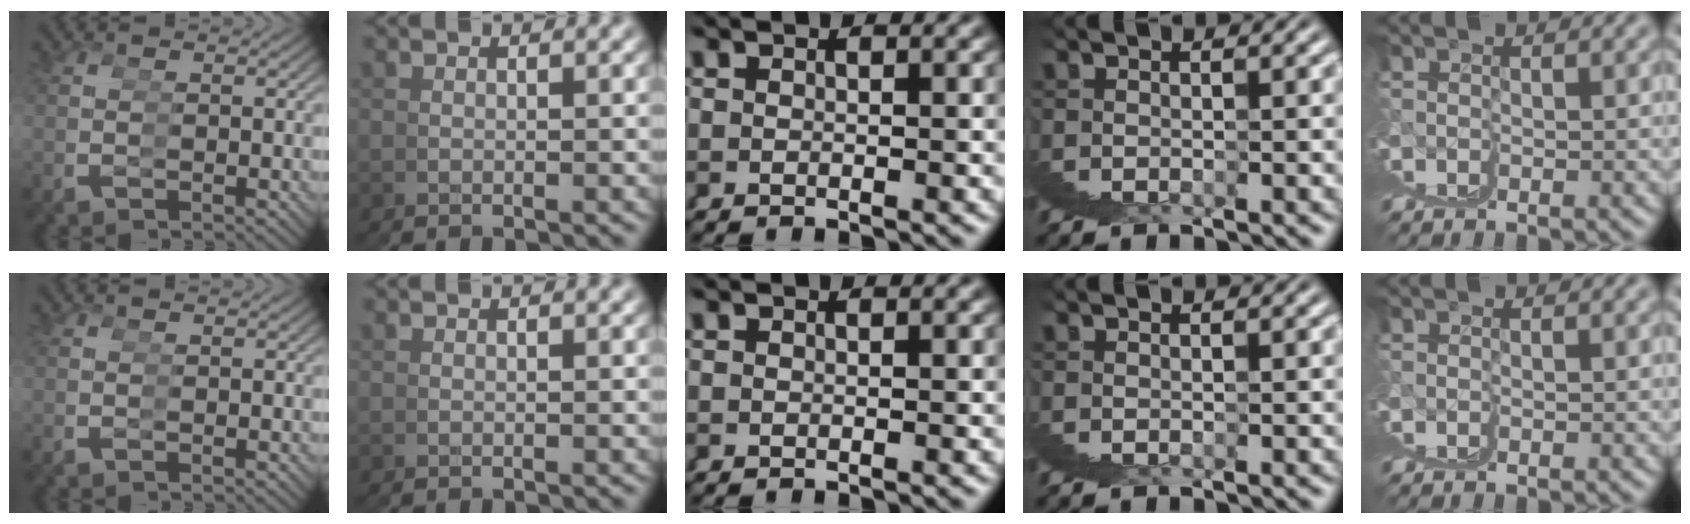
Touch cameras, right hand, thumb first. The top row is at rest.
{}